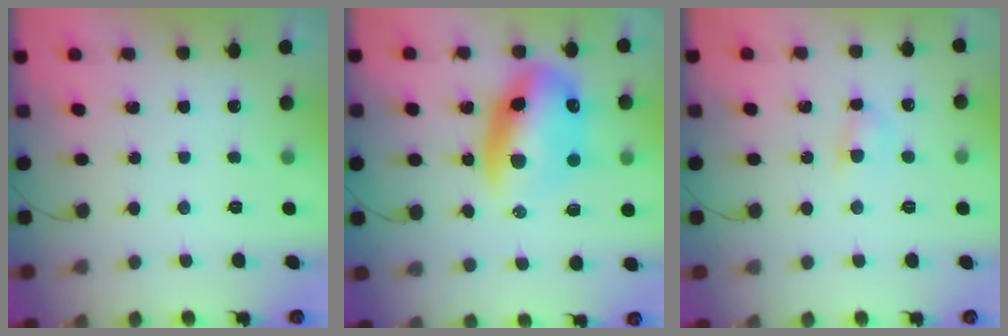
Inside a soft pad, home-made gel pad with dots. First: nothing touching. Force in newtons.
{"total": 15.6, "press": 15.2, "slide": 3.5}
{"total": 4.2, "press": 3.9, "slide": 1.3}